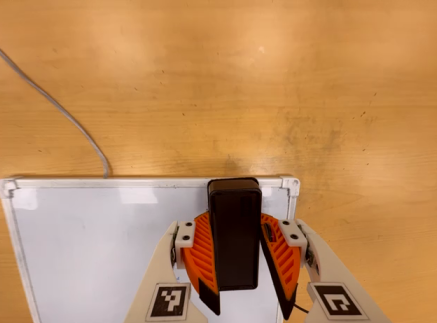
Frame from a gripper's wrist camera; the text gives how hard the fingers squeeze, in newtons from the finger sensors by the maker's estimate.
{"total": 9.6, "left": 11.1, "right": 8.0}